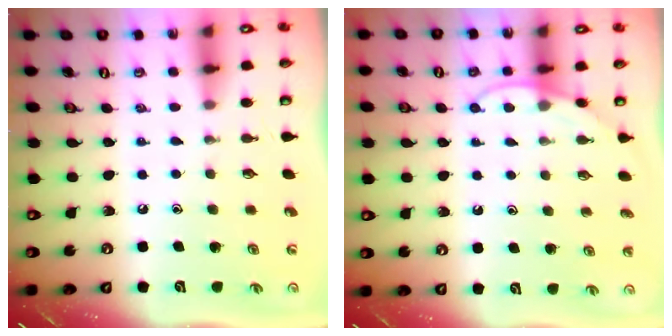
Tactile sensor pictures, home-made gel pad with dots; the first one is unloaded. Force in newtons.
{"total": 6.9, "press": 6.8, "slide": 0.6}